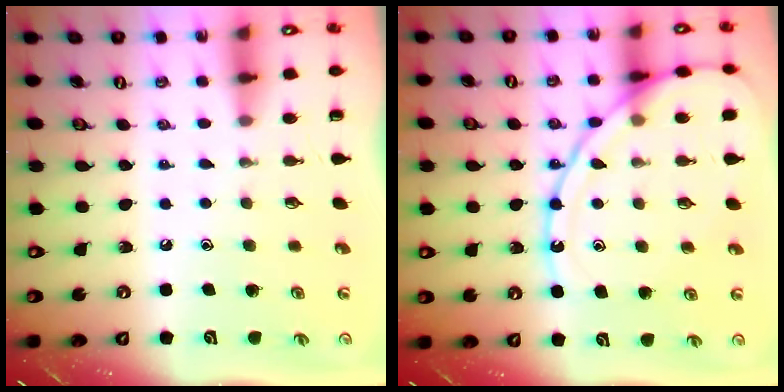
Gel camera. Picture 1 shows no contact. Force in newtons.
{"total": 13.7, "press": 13.6, "slide": 1.2}